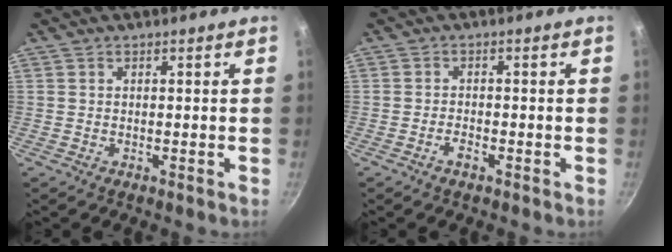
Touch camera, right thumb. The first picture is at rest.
{"total": 1.9, "force": [-1.2, 0.7, 1.2], "torque": [-0.024, 0.011, -0.026]}